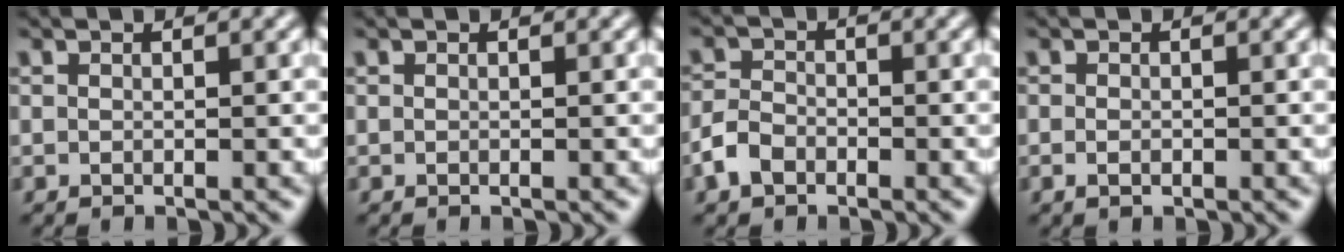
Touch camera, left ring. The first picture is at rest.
{"total": 0.0}
{"total": 2.4, "force": [-1.4, 1.6, 1.1], "torque": [-0.021, 0.003, -0.036]}
{"total": 0.9, "force": [-0.3, 0.6, 0.6], "torque": [-0.011, -0.001, -0.005]}